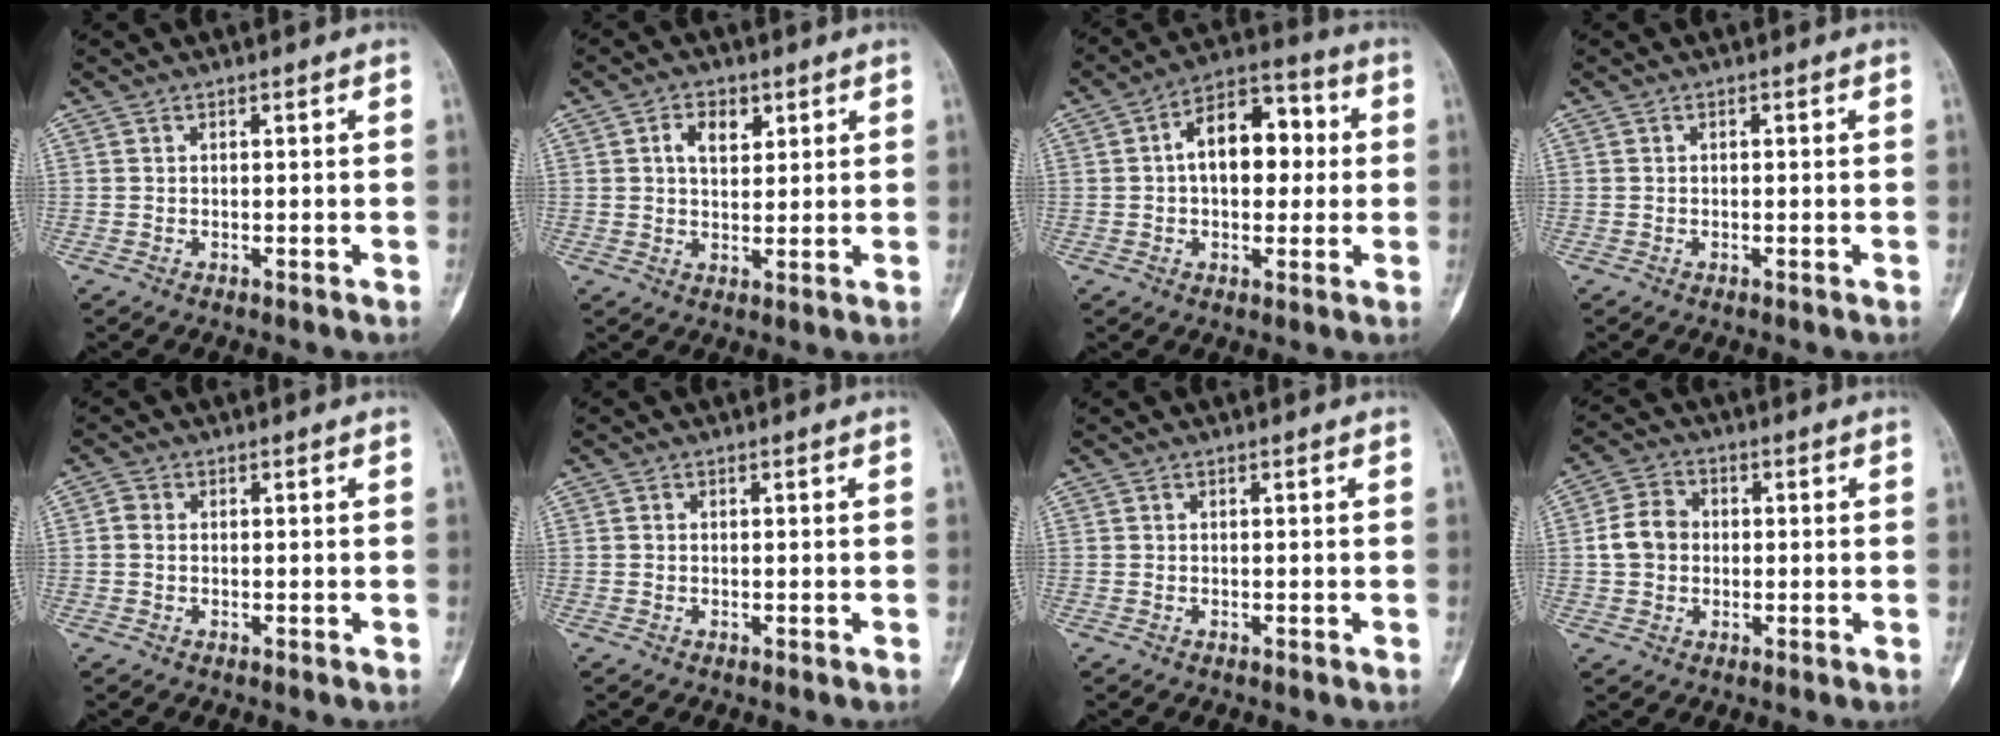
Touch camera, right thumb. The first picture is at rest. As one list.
[{"total": 5.1, "force": [2.0, 3.2, 3.4], "torque": [-0.039, -0.005, 0.032]}, {"total": 12.8, "force": [1.4, 7.7, 10.1], "torque": [-0.120, 0.028, 0.012]}, {"total": 0.0}, {"total": 1.5, "force": [0.0, 1.2, 0.9], "torque": [-0.013, 0.002, -0.004]}, {"total": 0.0}, {"total": 0.0}, {"total": 6.4, "force": [-0.1, 5.4, 3.5], "torque": [-0.053, 0.016, -0.008]}]